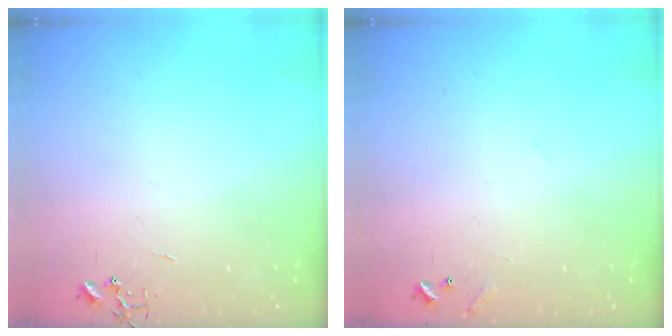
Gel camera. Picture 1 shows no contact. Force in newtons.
{"total": 6.9, "press": 6.9, "slide": 0.4}